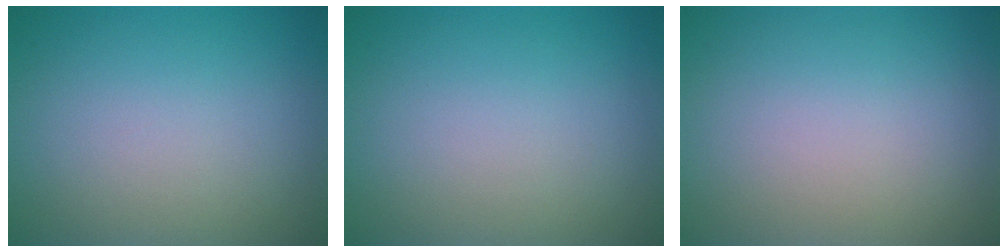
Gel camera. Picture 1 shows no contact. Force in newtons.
{"total": 0.0}
{"total": 0.0}